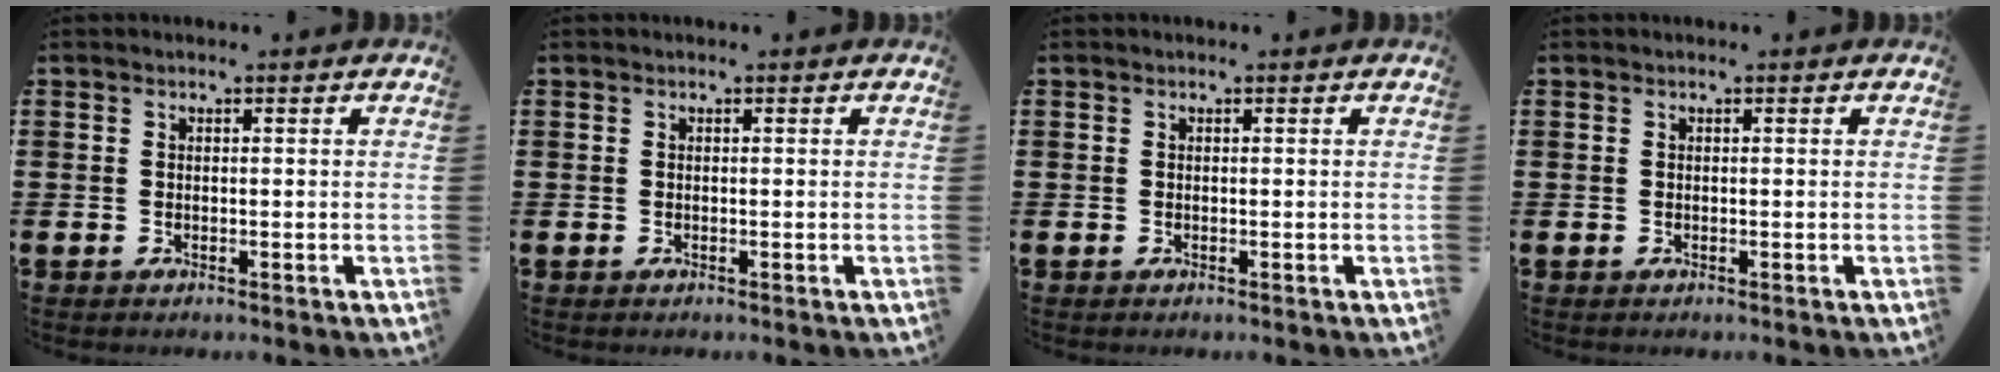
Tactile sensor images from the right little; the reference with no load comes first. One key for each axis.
{"total": 0.0}
{"total": 0.0}
{"total": 0.0}